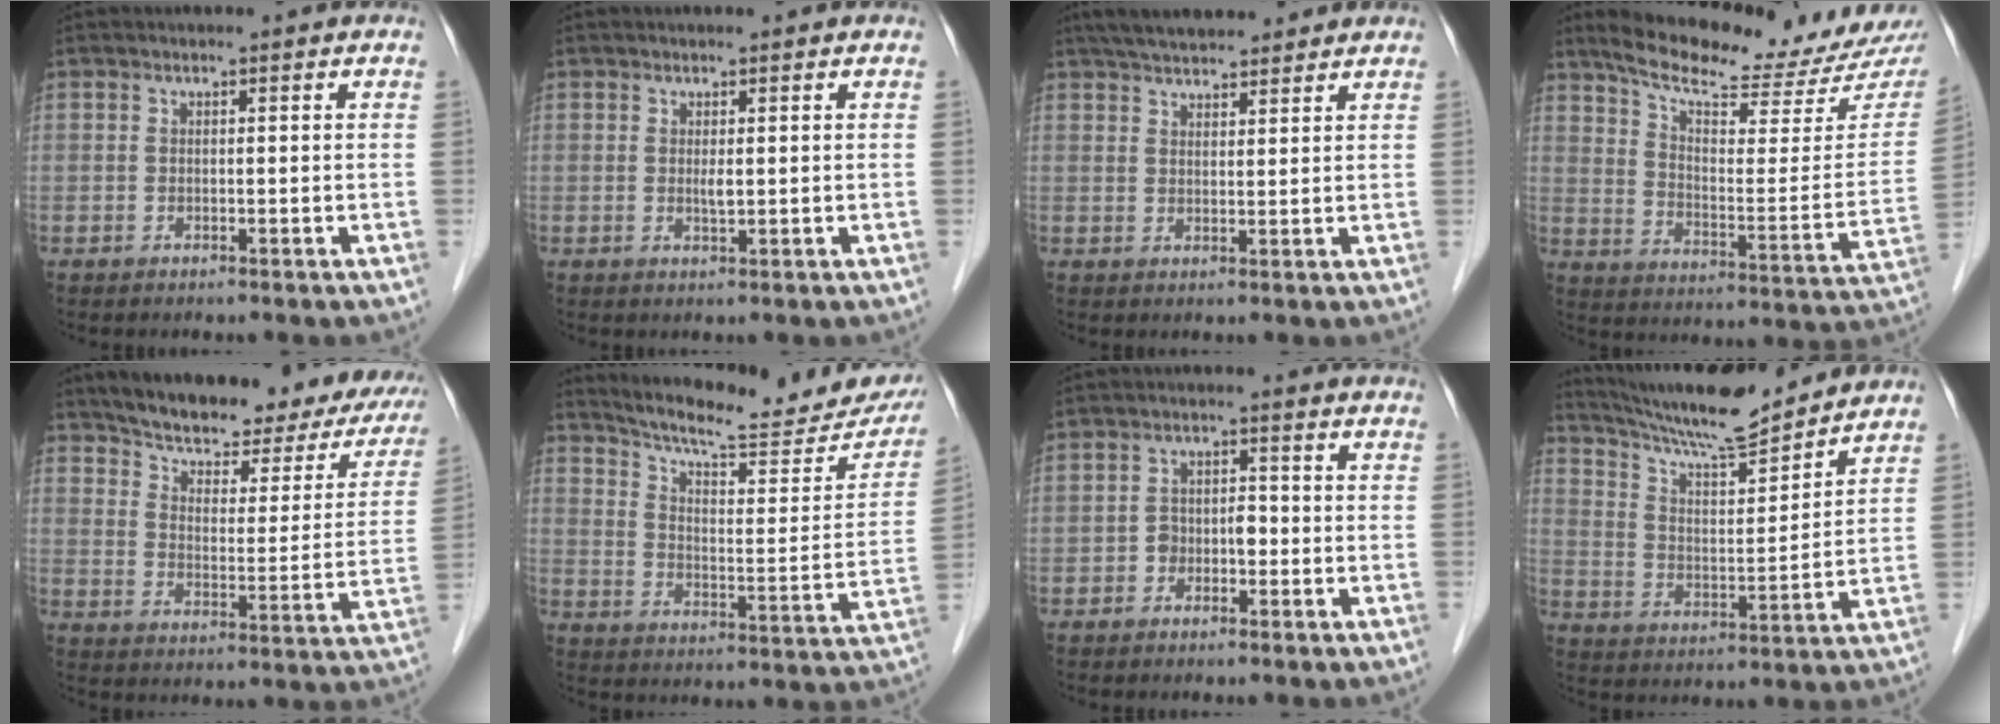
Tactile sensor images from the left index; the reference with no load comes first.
{"total": 1.1, "force": [0.3, 0.2, 1.1], "torque": [-0.023, -0.003, 0.006]}
{"total": 9.3, "force": [8.2, 2.2, 3.9], "torque": [-0.059, 0.031, 0.126]}
{"total": 20.3, "force": [18.5, 1.7, 8.2], "torque": [-0.126, -0.055, 0.257]}
{"total": 24.7, "force": [20.8, 7.5, 11.1], "torque": [-0.152, 0.000, 0.260]}
{"total": 22.2, "force": [19.9, 3.8, 8.9], "torque": [-0.126, -0.035, 0.262]}
{"total": 3.1, "force": [-1.1, 2.1, 2.0], "torque": [-0.031, 0.016, -0.022]}
{"total": 14.7, "force": [13.5, 1.1, 5.5], "torque": [-0.105, 0.006, 0.229]}